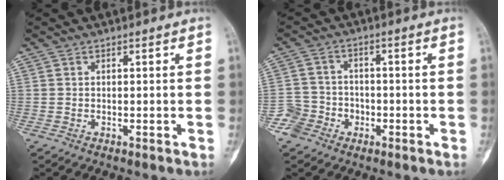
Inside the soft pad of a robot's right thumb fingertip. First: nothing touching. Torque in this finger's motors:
{"motor_torque": [0.93, 0.30, 0.45, -0.15, 0.02]}